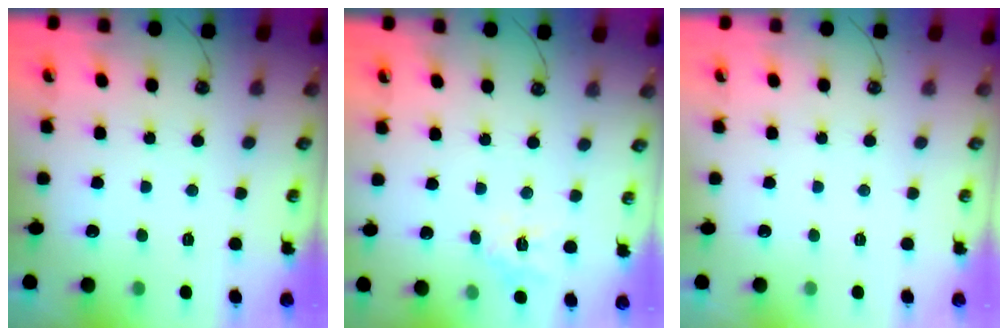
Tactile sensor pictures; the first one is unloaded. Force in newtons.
{"total": 9.9, "press": 9.9, "slide": 0.7}
{"total": 0.0}